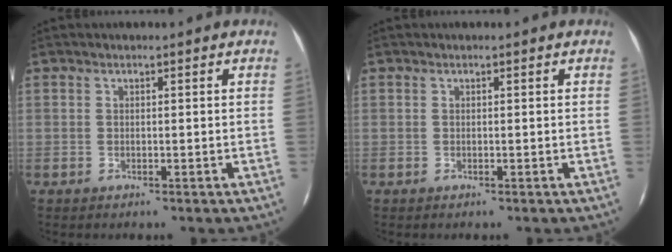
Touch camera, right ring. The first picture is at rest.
{"total": 0.0}